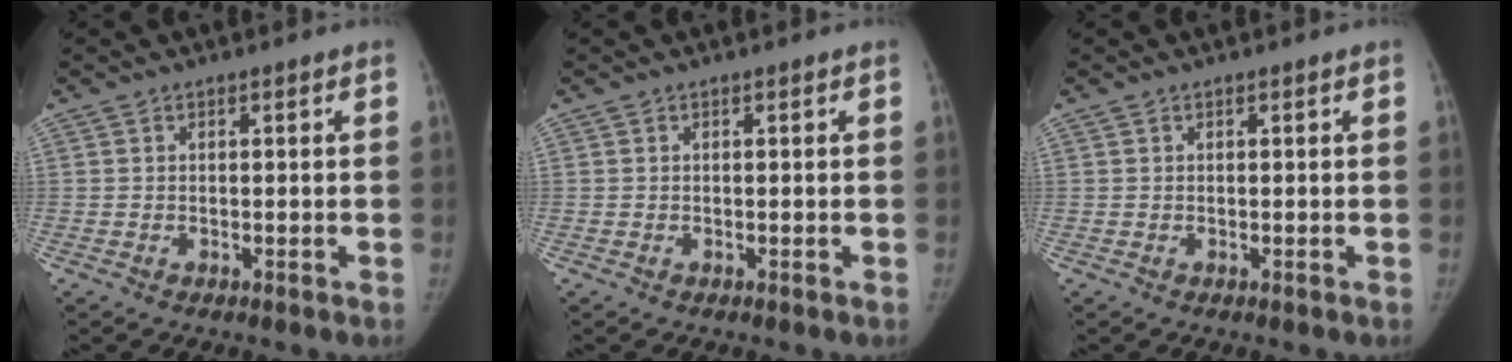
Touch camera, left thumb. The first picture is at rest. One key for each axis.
{"total": 0.0}
{"total": 0.0}